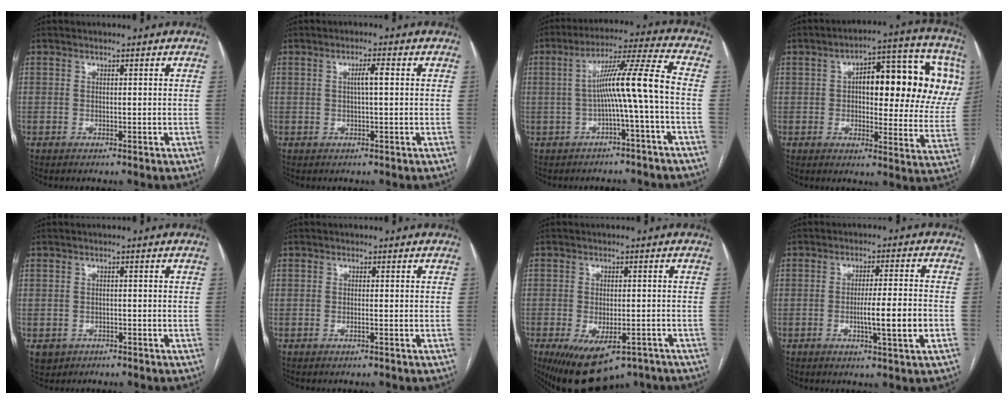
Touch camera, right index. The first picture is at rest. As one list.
[{"total": 2.5, "force": [0.4, 0.1, 2.5], "torque": [-0.044, 0.004, 0.007]}, {"total": 9.9, "force": [-1.4, -1.6, 9.7], "torque": [-0.162, 0.028, -0.018]}, {"total": 21.1, "force": [5.0, 7.4, 19.1], "torque": [-0.222, 0.048, 0.067]}, {"total": 3.7, "force": [-2.0, 3.0, 0.9], "torque": [-0.016, 0.001, -0.024]}, {"total": 0.7, "force": [-0.4, -0.1, 0.6], "torque": [-0.013, 0.000, -0.006]}, {"total": 13.3, "force": [-8.6, 6.0, 8.1], "torque": [-0.148, -0.013, -0.118]}, {"total": 7.4, "force": [-2.1, -0.2, 7.1], "torque": [-0.113, -0.004, -0.033]}]